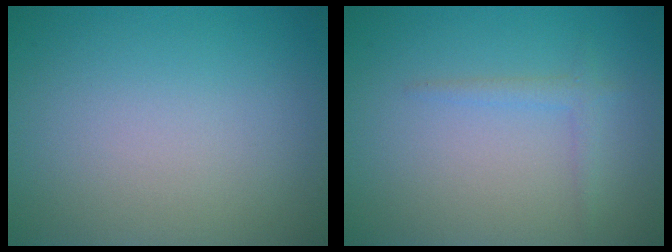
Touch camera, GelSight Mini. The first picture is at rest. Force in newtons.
{"total": 1.3, "press": 1.3, "slide": 0.1}